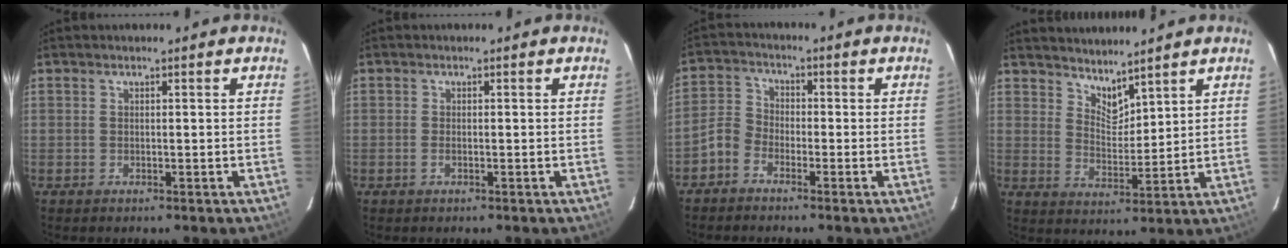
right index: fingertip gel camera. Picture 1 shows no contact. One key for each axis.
{"total": 1.0, "fx": -0.4, "fy": 0.4, "fz": 0.8, "tx": -0.019, "ty": 0.000, "tz": -0.007}
{"total": 4.1, "fx": -2.8, "fy": 2.7, "fz": 1.3, "tx": -0.024, "ty": 0.017, "tz": -0.064}
{"total": 5.6, "fx": 5.1, "fy": 1.7, "fz": 1.7, "tx": -0.020, "ty": -0.003, "tz": 0.093}